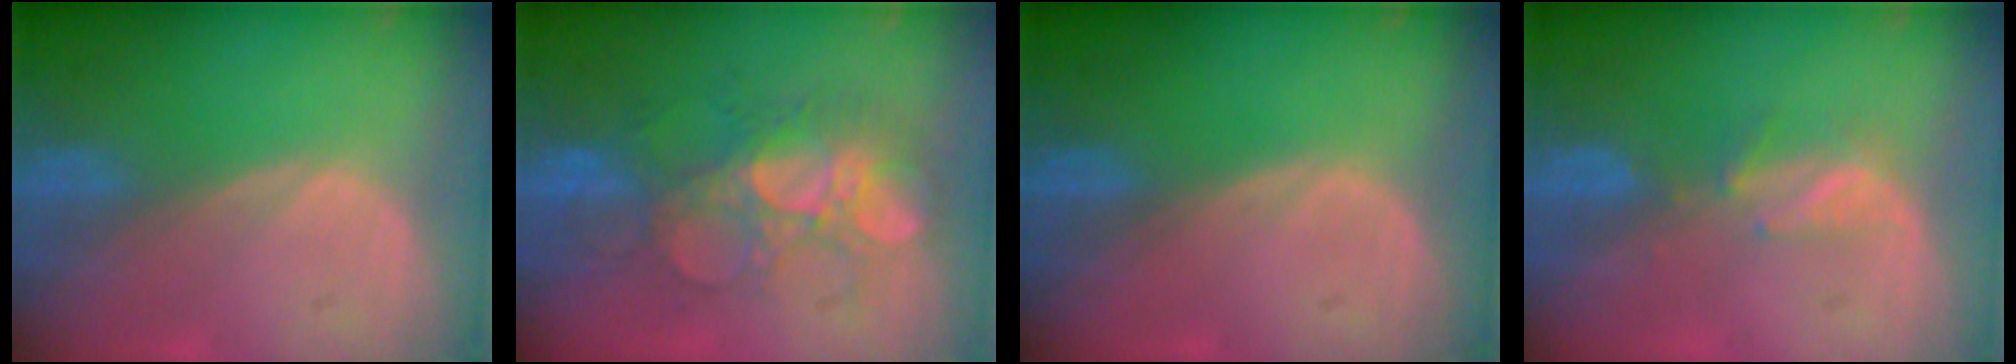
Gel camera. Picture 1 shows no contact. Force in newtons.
{"total": 8.7, "press": 8.6, "slide": 1.5}
{"total": 0.0}
{"total": 2.7, "press": 2.6, "slide": 0.8}